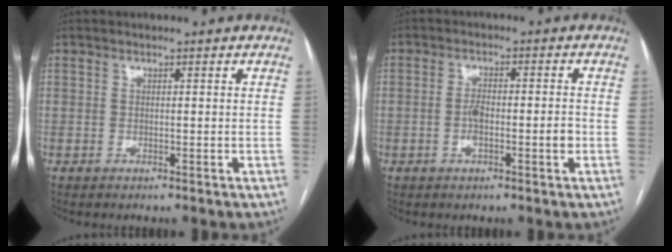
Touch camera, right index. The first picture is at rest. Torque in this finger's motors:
{"motor_torque": [0.87, 0.04, 0.43, 0.09]}